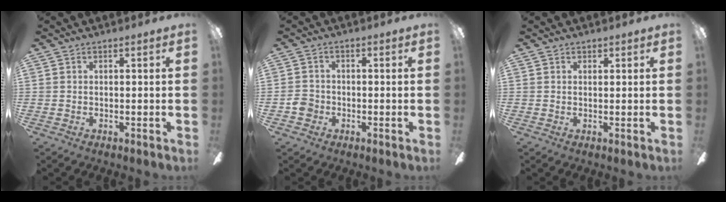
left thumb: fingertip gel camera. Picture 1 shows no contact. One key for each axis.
{"total": 3.6, "fx": -1.5, "fy": 3.0, "fz": 1.1, "tx": -0.023, "ty": 0.006, "tz": -0.027}
{"total": 1.0, "fx": 0.9, "fy": 0.5, "fz": 0.0, "tx": 0.008, "ty": -0.004, "tz": 0.015}